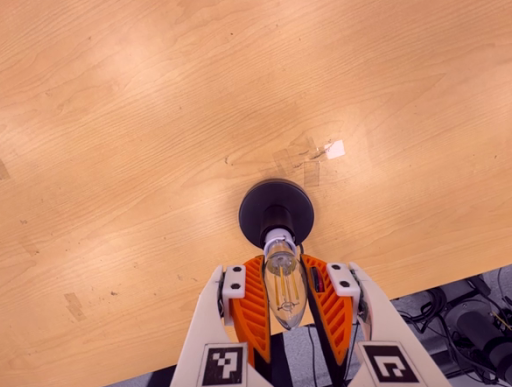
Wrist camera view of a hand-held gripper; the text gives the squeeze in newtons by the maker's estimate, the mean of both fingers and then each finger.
{"total": 13.4, "left": 12.8, "right": 14.1}